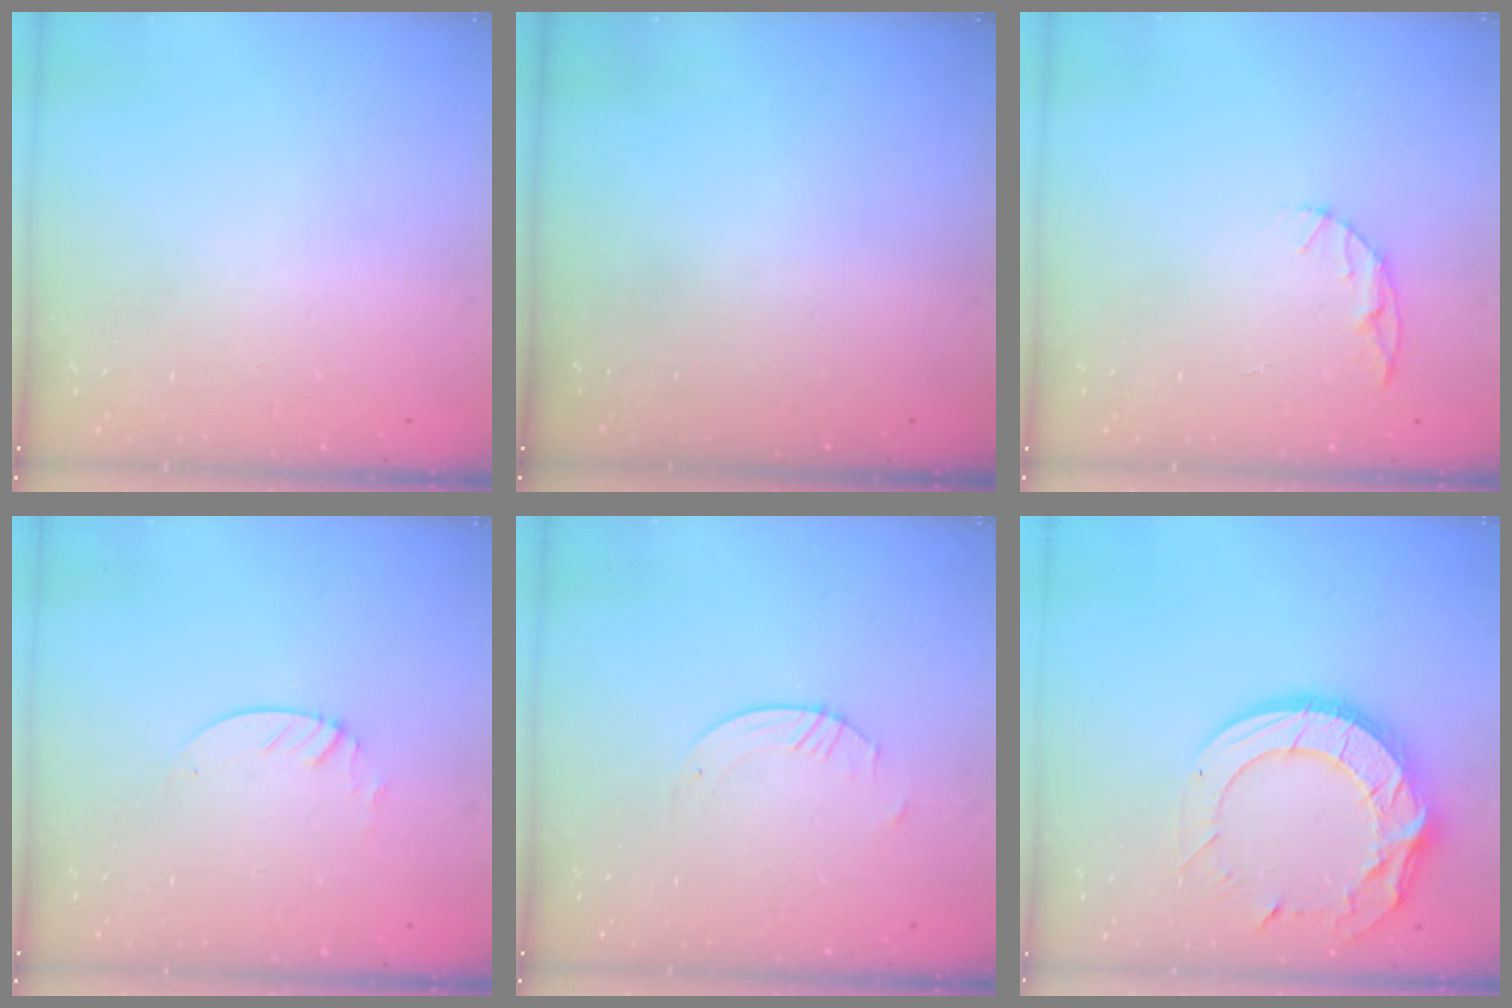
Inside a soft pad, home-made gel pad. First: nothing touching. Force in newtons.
{"total": 0.0}
{"total": 5.0, "press": 5.0, "slide": 0.4}
{"total": 2.1, "press": 2.1, "slide": 0.2}
{"total": 0.8, "press": 0.8, "slide": 0.2}
{"total": 18.1, "press": 18.1, "slide": 1.3}